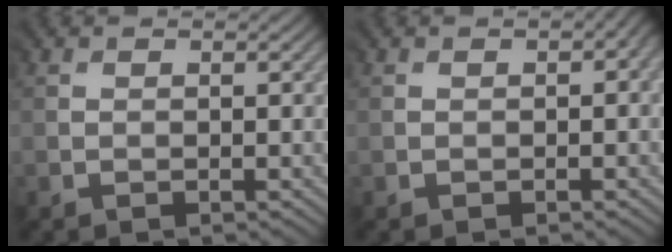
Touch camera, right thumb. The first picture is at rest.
{"total": 1.4, "force": [-0.3, 0.8, 1.0], "torque": [-0.009, 0.000, 0.002]}